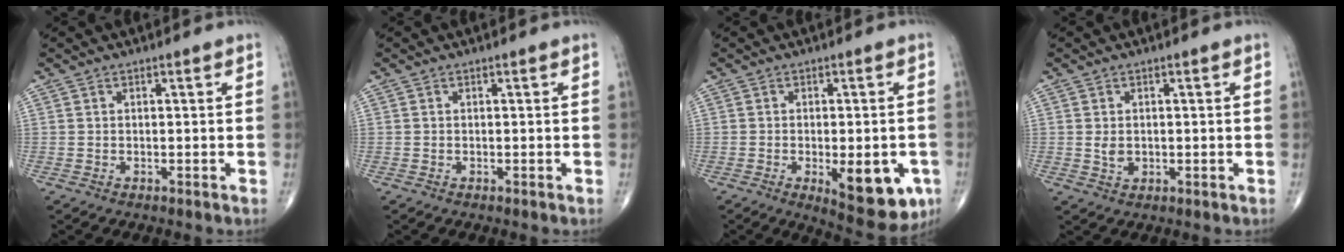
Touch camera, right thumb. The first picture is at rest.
{"total": 0.0}
{"total": 12.4, "force": [-4.1, 4.9, 10.6], "torque": [-0.117, -0.007, -0.042]}
{"total": 2.1, "force": [0.0, 1.5, 1.5], "torque": [-0.024, -0.005, 0.003]}